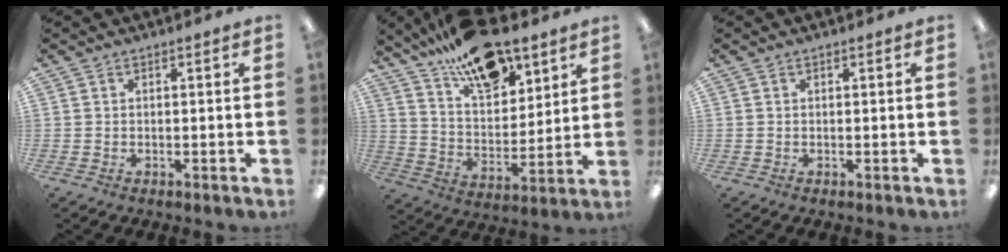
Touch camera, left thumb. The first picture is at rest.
{"total": 19.2, "force": [14.1, 8.5, 9.9], "torque": [-0.166, -0.077, 0.246]}
{"total": 0.0}